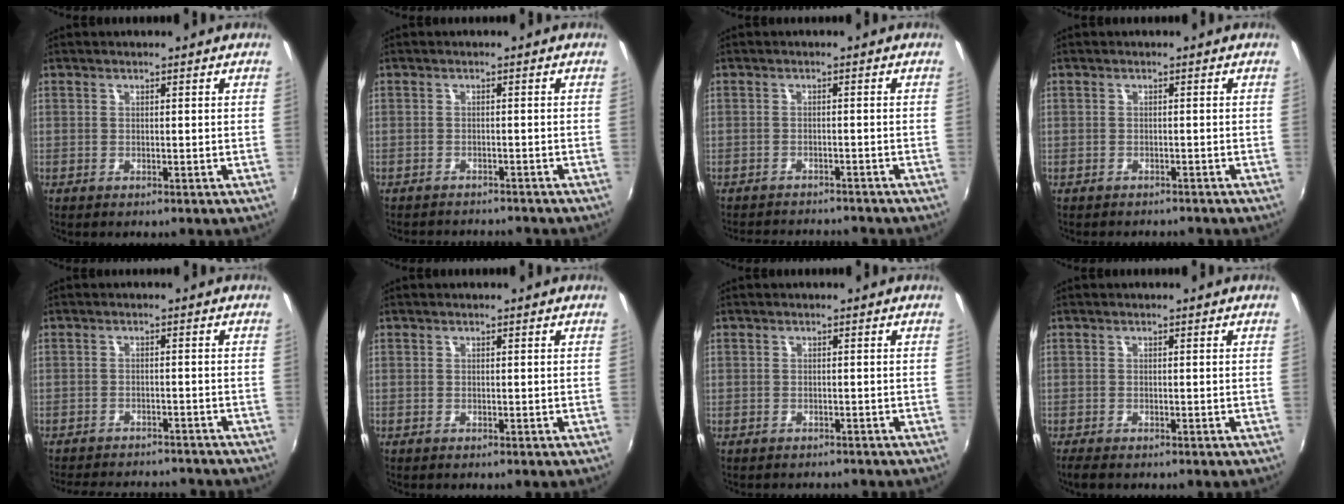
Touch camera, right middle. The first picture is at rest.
{"total": 5.5, "force": [-5.2, 1.2, 1.3], "torque": [-0.037, -0.011, -0.075]}
{"total": 8.3, "force": [-7.8, 1.7, 2.4], "torque": [-0.062, -0.009, -0.111]}
{"total": 2.2, "force": [-1.8, 1.3, 0.1], "torque": [-0.005, 0.004, -0.026]}
{"total": 12.9, "force": [-11.6, 3.6, 4.6], "torque": [-0.103, -0.004, -0.158]}
{"total": 0.0}
{"total": 1.8, "force": [-1.3, 1.2, 0.0], "torque": [-0.004, 0.006, -0.018]}
{"total": 2.2, "force": [-1.8, 0.7, 1.2], "torque": [-0.024, -0.012, -0.030]}